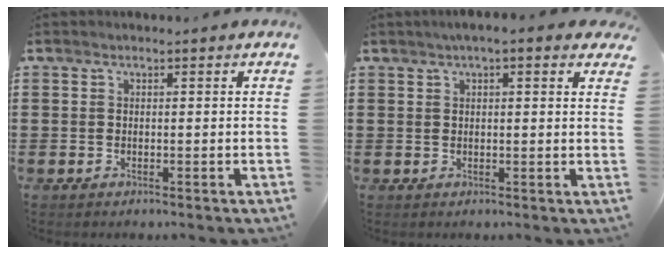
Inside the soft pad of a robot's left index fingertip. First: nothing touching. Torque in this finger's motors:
{"motor_torque": [2.14, 0.00, 0.70, 0.07]}